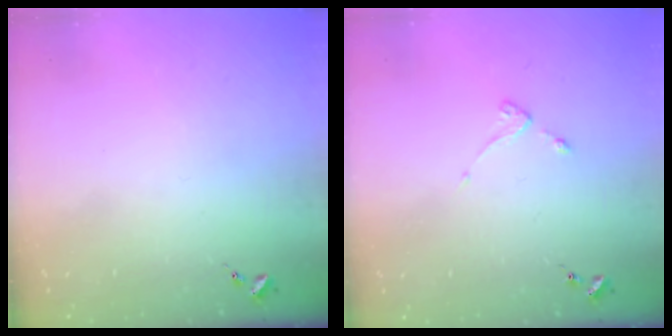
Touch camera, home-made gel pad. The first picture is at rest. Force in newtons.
{"total": 2.7, "press": 2.6, "slide": 0.5}